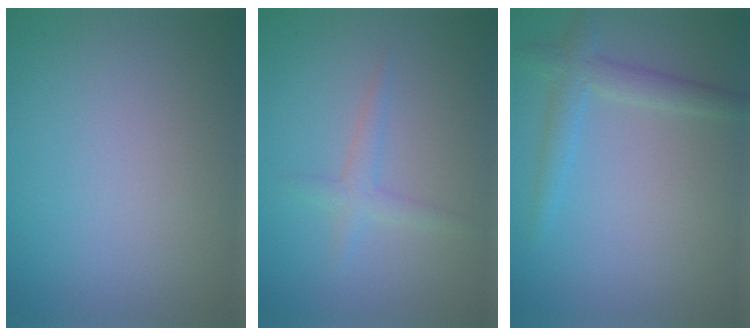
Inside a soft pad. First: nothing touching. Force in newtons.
{"total": 1.6, "press": 1.6, "slide": 0.0}
{"total": 2.6, "press": 2.6, "slide": 0.1}